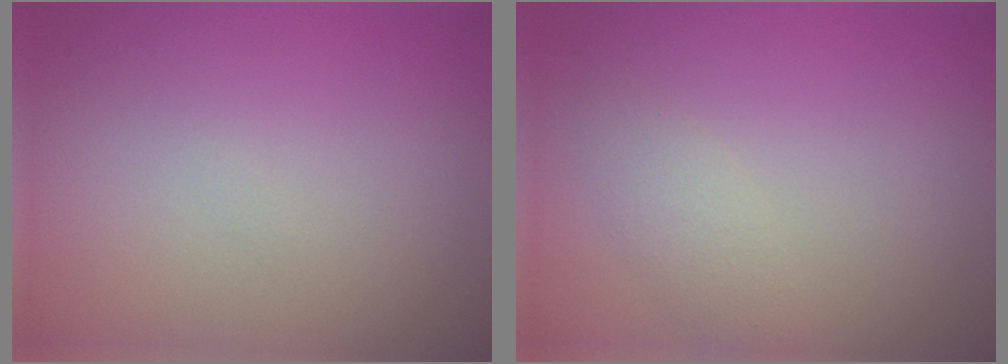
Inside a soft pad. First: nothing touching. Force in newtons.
{"total": 1.8, "press": 1.8, "slide": 0.1}